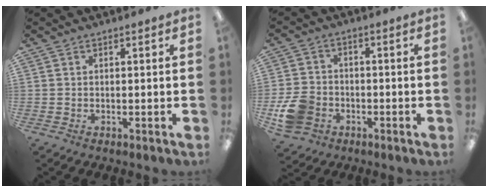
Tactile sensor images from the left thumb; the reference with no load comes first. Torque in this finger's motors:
{"motor_torque": [0.10, 2.03, 0.33, -0.29, 0.06]}